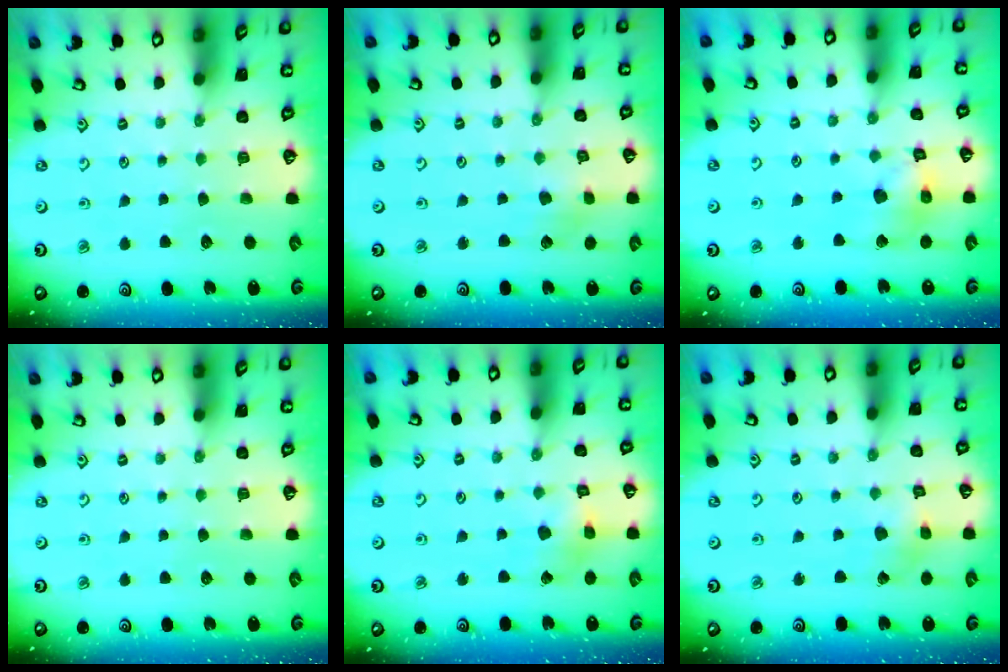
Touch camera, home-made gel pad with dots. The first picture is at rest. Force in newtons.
{"total": 2.7, "press": 2.7, "slide": 0.4}
{"total": 12.0, "press": 11.9, "slide": 1.6}
{"total": 0.0}
{"total": 5.2, "press": 5.2, "slide": 0.5}
{"total": 2.8, "press": 2.8, "slide": 0.1}